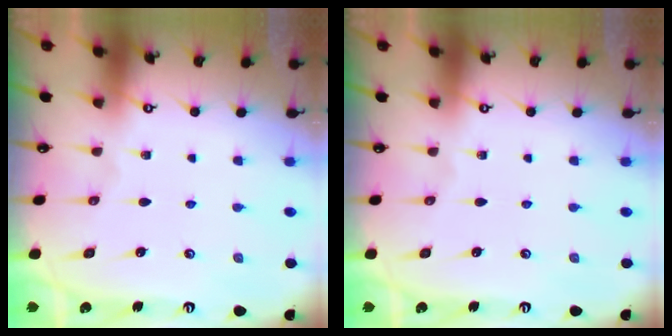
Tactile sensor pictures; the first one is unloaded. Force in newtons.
{"total": 0.0}